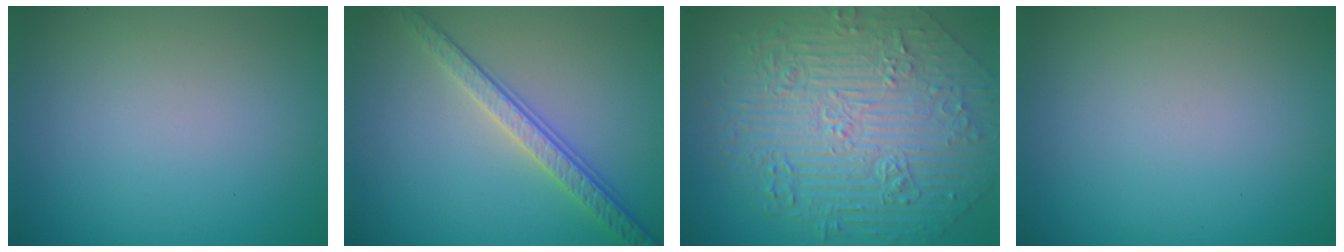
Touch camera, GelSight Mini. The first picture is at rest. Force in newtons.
{"total": 3.6, "press": 3.3, "slide": 1.6}
{"total": 10.8, "press": 7.5, "slide": 7.7}
{"total": 0.0}